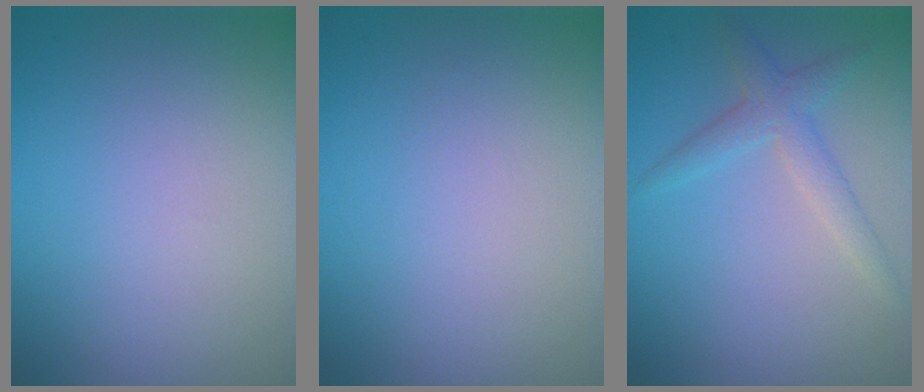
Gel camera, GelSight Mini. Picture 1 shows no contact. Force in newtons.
{"total": 0.0}
{"total": 2.5, "press": 2.5, "slide": 0.0}